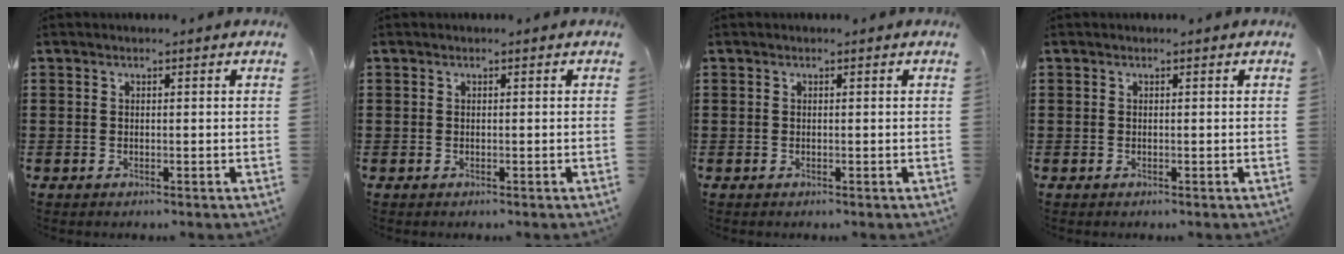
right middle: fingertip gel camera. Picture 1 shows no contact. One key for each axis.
{"total": 0.0}
{"total": 0.0}
{"total": 0.0}